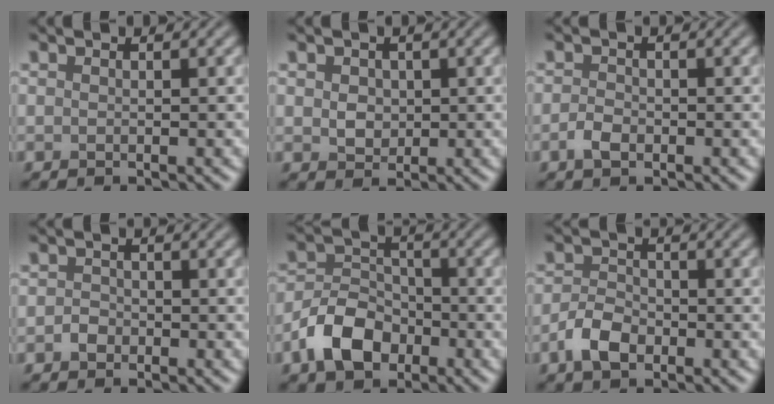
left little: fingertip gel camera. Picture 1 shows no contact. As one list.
[{"total": 2.1, "force": [0.5, 1.7, 1.1], "torque": [-0.022, 0.001, 0.010]}, {"total": 1.6, "force": [-0.7, 1.0, 1.1], "torque": [-0.021, 0.000, -0.017]}, {"total": 1.1, "force": [-0.5, 0.9, 0.4], "torque": [-0.004, 0.000, -0.012]}, {"total": 5.5, "force": [-2.9, 3.6, 3.0], "torque": [-0.057, 0.002, -0.060]}, {"total": 3.1, "force": [-1.6, 1.8, 1.8], "torque": [-0.036, 0.002, -0.037]}]